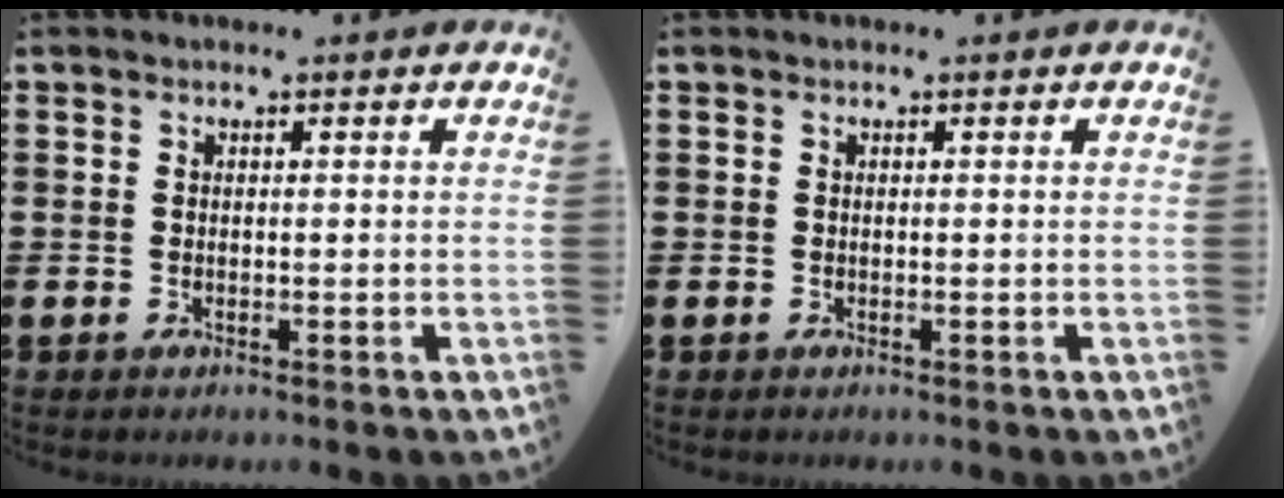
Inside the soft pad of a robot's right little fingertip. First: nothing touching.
{"total": 0.0}